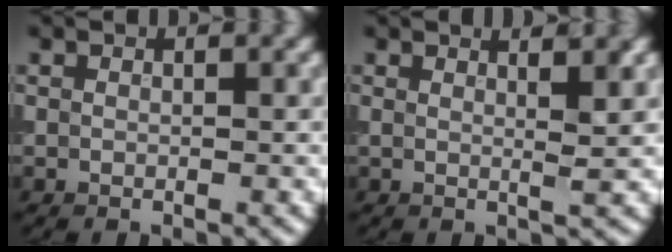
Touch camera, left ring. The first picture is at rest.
{"total": 3.2, "force": [1.4, 1.0, 2.7], "torque": [-0.022, 0.015, -0.004]}